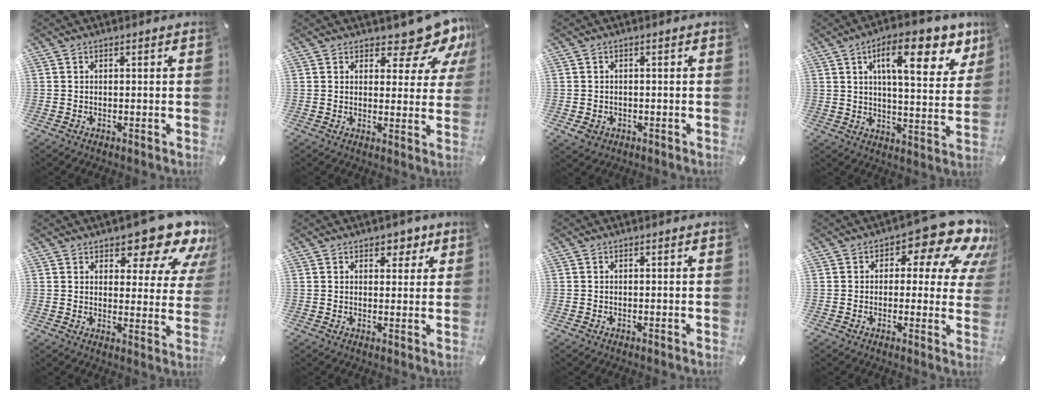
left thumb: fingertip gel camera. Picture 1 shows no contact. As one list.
[{"total": 9.8, "force": [7.7, 4.0, 4.5], "torque": [-0.043, -0.068, 0.130]}, {"total": 2.2, "force": [-1.0, 1.8, 0.6], "torque": [-0.010, 0.005, -0.020]}, {"total": 16.9, "force": [8.7, 6.2, 13.0], "torque": [-0.196, -0.027, 0.134]}, {"total": 13.8, "force": [10.1, 5.4, 7.7], "torque": [-0.092, -0.078, 0.167]}, {"total": 3.9, "force": [2.3, 2.9, 1.3], "torque": [0.008, -0.009, 0.032]}, {"total": 0.0}, {"total": 14.8, "force": [8.0, 6.8, 10.5], "torque": [-0.136, -0.053, 0.132]}]